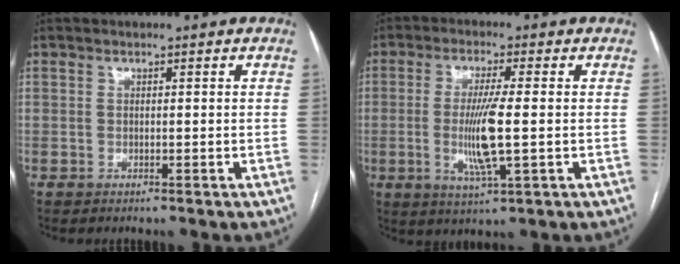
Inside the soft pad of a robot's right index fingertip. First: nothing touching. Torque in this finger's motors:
{"motor_torque": [1.18, 0.40, 0.38, 0.11]}